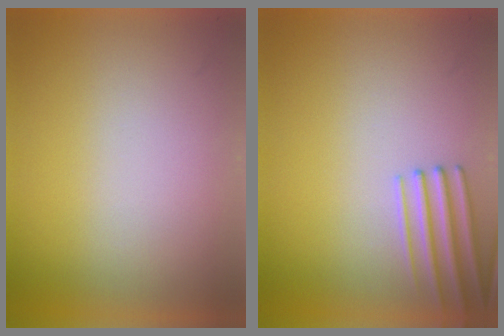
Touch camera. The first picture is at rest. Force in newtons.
{"total": 2.5}